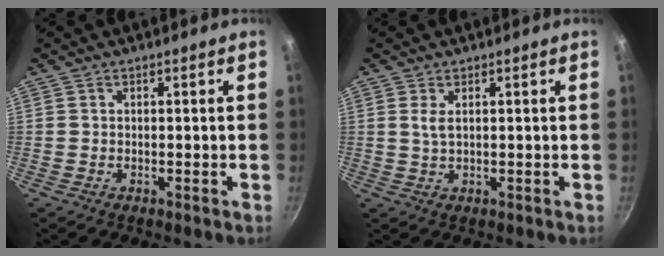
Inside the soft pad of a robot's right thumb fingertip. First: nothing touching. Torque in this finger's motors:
{"motor_torque": [-0.29, -0.30, 0.37, 0.17, 0.02]}